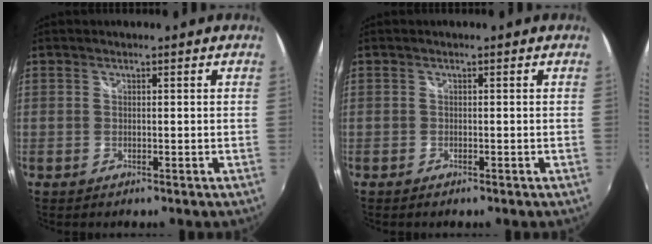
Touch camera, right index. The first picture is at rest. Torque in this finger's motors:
{"motor_torque": [-0.16, -0.09, -0.01, 0.01]}